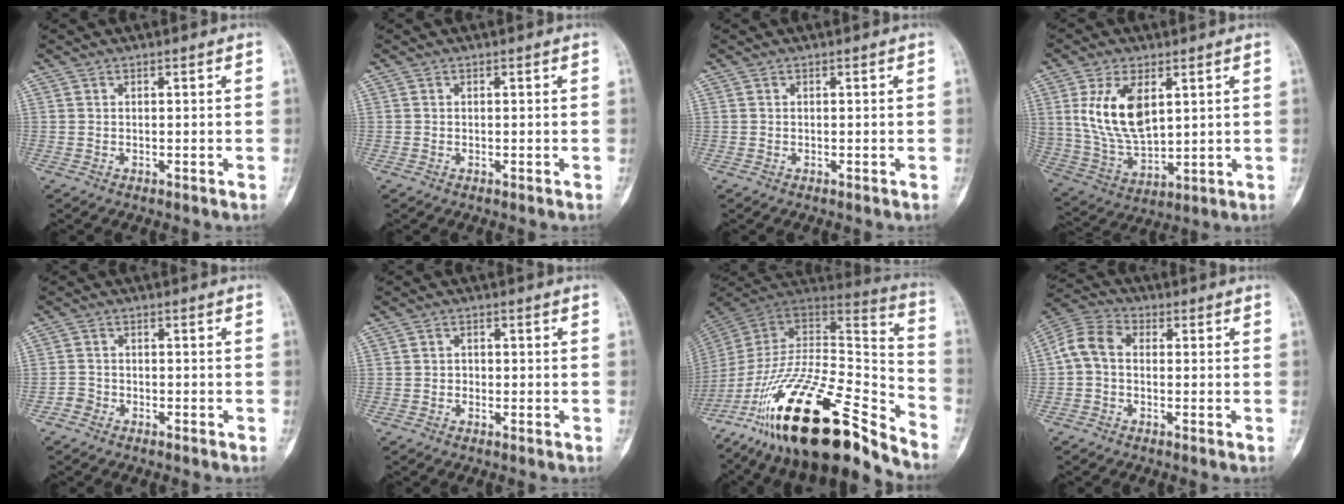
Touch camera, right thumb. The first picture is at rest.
{"total": 0.0}
{"total": 0.0}
{"total": 13.8, "force": [4.0, 7.7, 10.7], "torque": [-0.193, -0.017, 0.093]}
{"total": 2.1, "force": [-1.5, 1.4, 0.2], "torque": [-0.003, 0.010, -0.035]}
{"total": 1.4, "force": [-0.5, 1.3, 0.2], "torque": [0.011, 0.008, -0.012]}
{"total": 32.2, "force": [-21.6, 10.0, 21.6], "torque": [-0.324, 0.071, -0.361]}
{"total": 7.5, "force": [-0.3, 5.5, 5.1], "torque": [-0.096, 0.025, -0.019]}